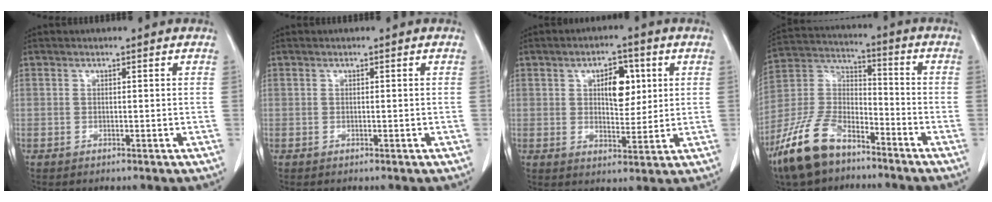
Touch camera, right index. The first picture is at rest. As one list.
[{"total": 0.0}, {"total": 6.6, "force": [2.0, 3.2, 5.4], "torque": [-0.082, 0.008, 0.036]}, {"total": 14.1, "force": [-9.9, 6.4, 7.8], "torque": [-0.180, 0.005, -0.196]}]